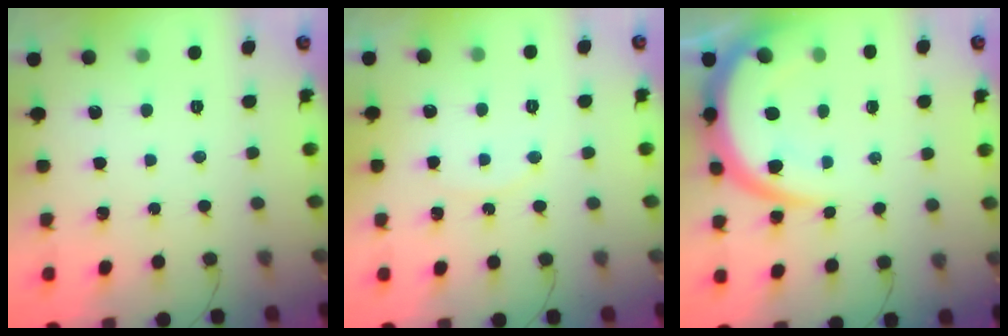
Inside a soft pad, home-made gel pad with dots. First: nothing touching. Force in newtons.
{"total": 5.3, "press": 5.3, "slide": 0.4}
{"total": 11.7, "press": 11.6, "slide": 1.1}